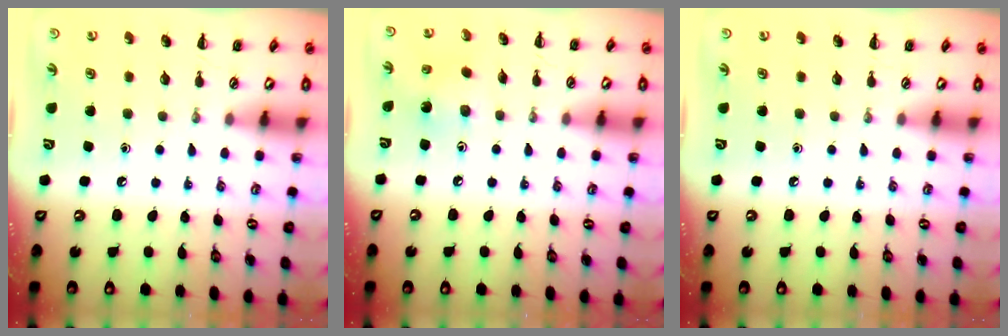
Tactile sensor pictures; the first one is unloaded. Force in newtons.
{"total": 3.9, "press": 3.8, "slide": 1.1}
{"total": 0.0}